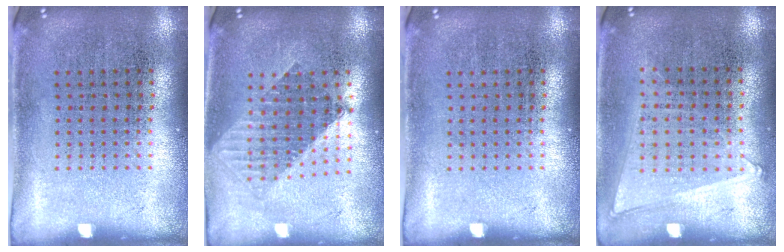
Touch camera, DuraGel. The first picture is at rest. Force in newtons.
{"total": 1.6, "press": 1.3, "slide": 1.0}
{"total": 0.0}
{"total": 1.1, "press": 1.0, "slide": 0.5}